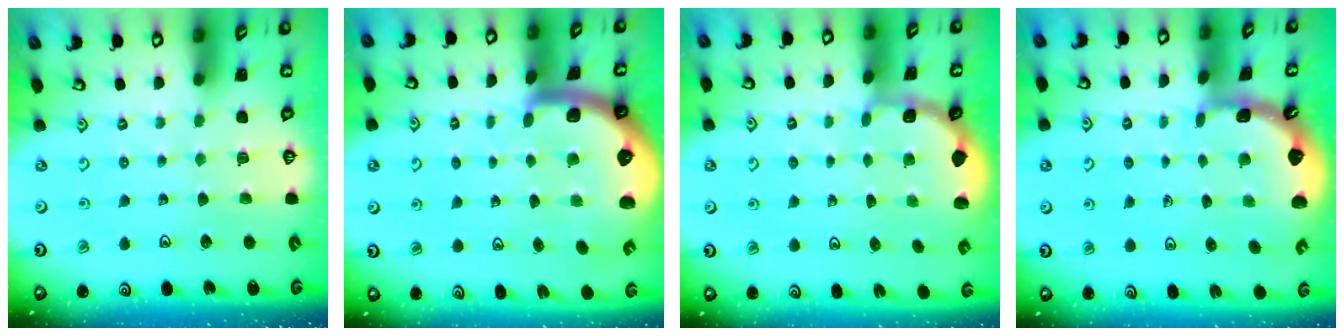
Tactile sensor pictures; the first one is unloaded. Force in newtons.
{"total": 5.3, "press": 5.2, "slide": 0.9}
{"total": 2.0, "press": 1.8, "slide": 0.7}
{"total": 1.5, "press": 1.5, "slide": 0.2}